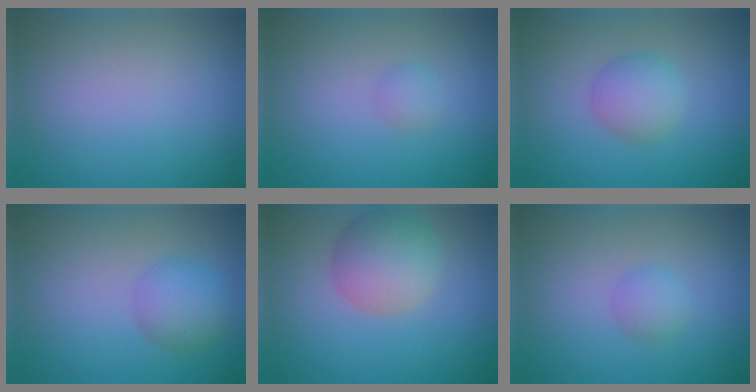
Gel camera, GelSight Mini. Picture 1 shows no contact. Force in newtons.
{"total": 1.0, "press": 1.0, "slide": 0.1}
{"total": 2.6, "press": 2.6, "slide": 0.0}
{"total": 2.8, "press": 2.8, "slide": 0.0}
{"total": 4.8, "press": 4.8, "slide": 0.2}
{"total": 1.3, "press": 1.3, "slide": 0.1}